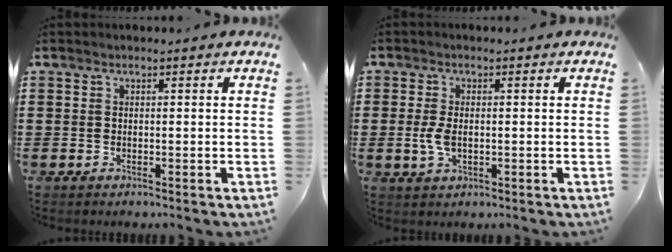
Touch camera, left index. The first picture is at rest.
{"total": 3.6, "force": [-0.2, 1.8, 3.1], "torque": [-0.081, -0.005, -0.010]}